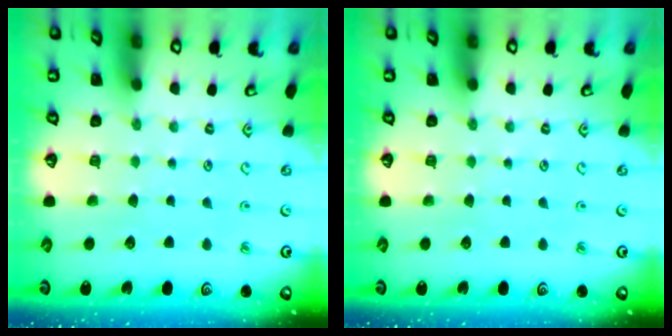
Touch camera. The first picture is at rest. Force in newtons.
{"total": 0.0}